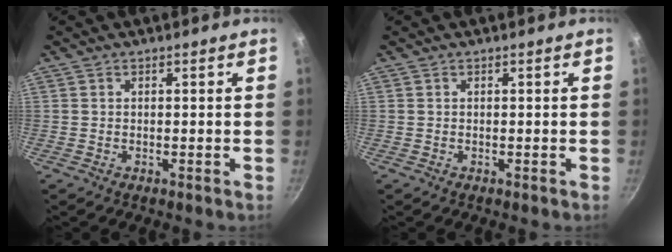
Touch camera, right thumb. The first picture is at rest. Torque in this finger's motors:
{"motor_torque": [0.00, 0.00, 0.00, 0.00, 0.00]}